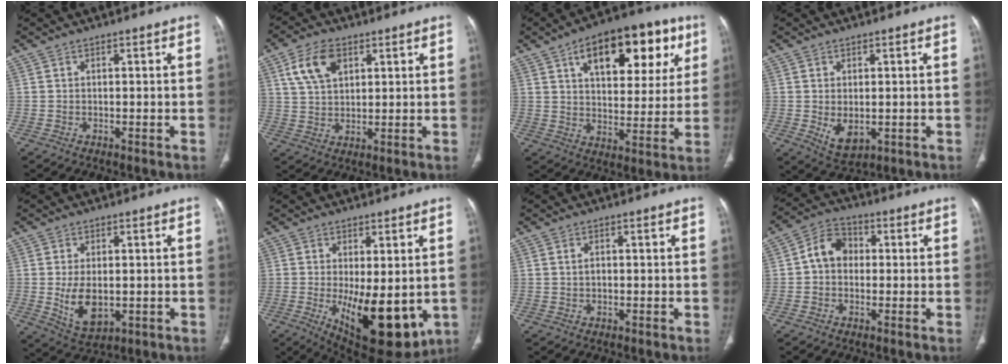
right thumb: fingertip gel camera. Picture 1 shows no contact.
{"total": 8.5, "force": [3.8, 5.1, 5.6], "torque": [-0.097, -0.007, 0.073]}
{"total": 21.6, "force": [9.4, 11.2, 15.9], "torque": [-0.181, -0.001, 0.140]}
{"total": 5.1, "force": [-0.8, 2.9, 4.1], "torque": [-0.069, -0.010, 0.003]}
{"total": 7.7, "force": [-0.7, 4.5, 6.2], "torque": [-0.104, -0.013, 0.001]}
{"total": 14.9, "force": [-2.7, 6.3, 13.2], "torque": [-0.181, -0.029, -0.018]}
{"total": 1.3, "force": [0.2, 0.8, 0.9], "torque": [-0.017, 0.003, 0.006]}
{"total": 6.8, "force": [0.2, 5.5, 4.1], "torque": [-0.054, 0.021, -0.009]}